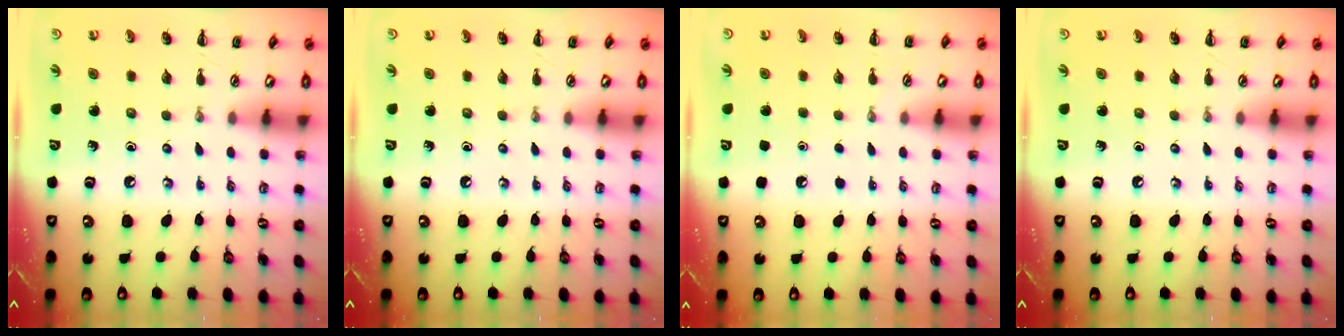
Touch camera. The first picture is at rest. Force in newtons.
{"total": 0.0}
{"total": 1.6, "press": 1.6, "slide": 0.1}
{"total": 0.0}